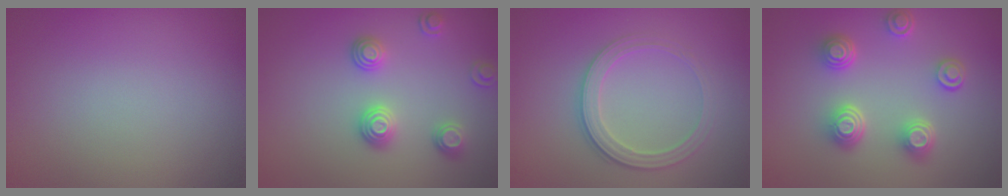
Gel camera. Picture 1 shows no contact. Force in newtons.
{"total": 2.9, "press": 2.5, "slide": 1.5}
{"total": 2.8, "press": 2.6, "slide": 0.8}
{"total": 4.2, "press": 3.4, "slide": 2.5}